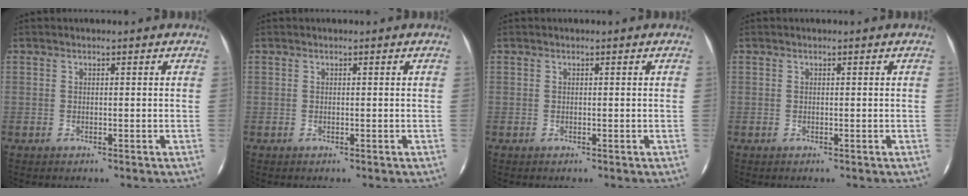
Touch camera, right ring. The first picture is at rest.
{"total": 0.0}
{"total": 0.0}
{"total": 0.0}